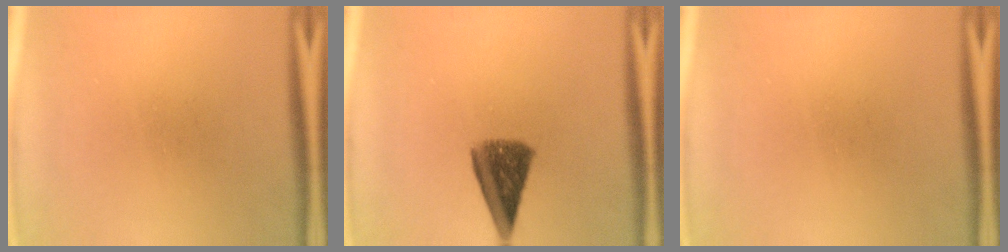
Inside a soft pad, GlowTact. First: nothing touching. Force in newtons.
{"total": 8.1}
{"total": 0.0}